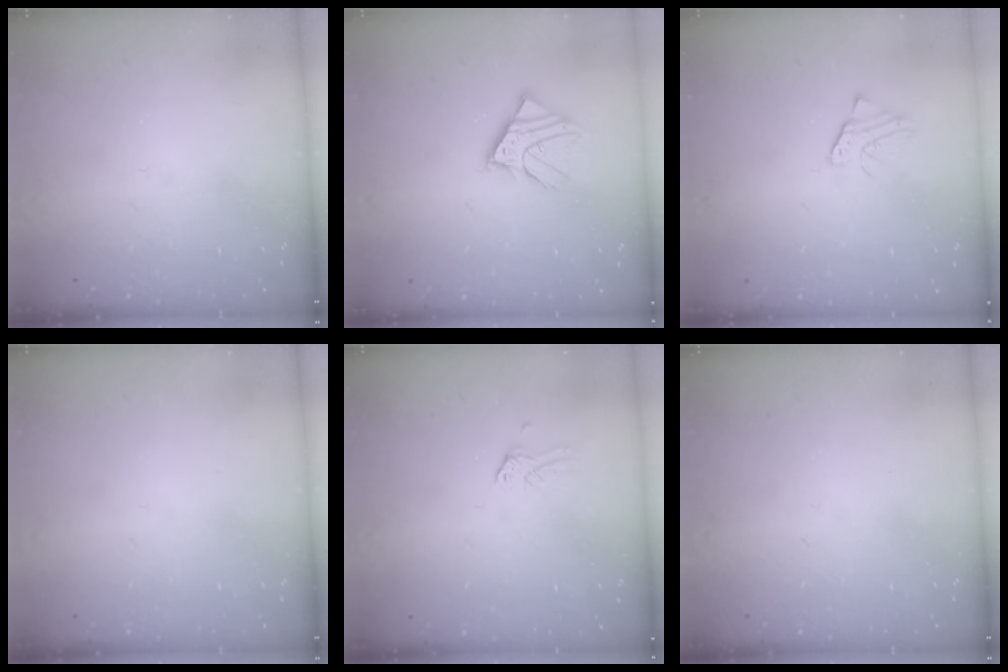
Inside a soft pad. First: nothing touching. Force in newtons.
{"total": 7.8, "press": 7.7, "slide": 1.1}
{"total": 1.6, "press": 1.6, "slide": 0.2}
{"total": 0.0}
{"total": 0.0}
{"total": 0.0}